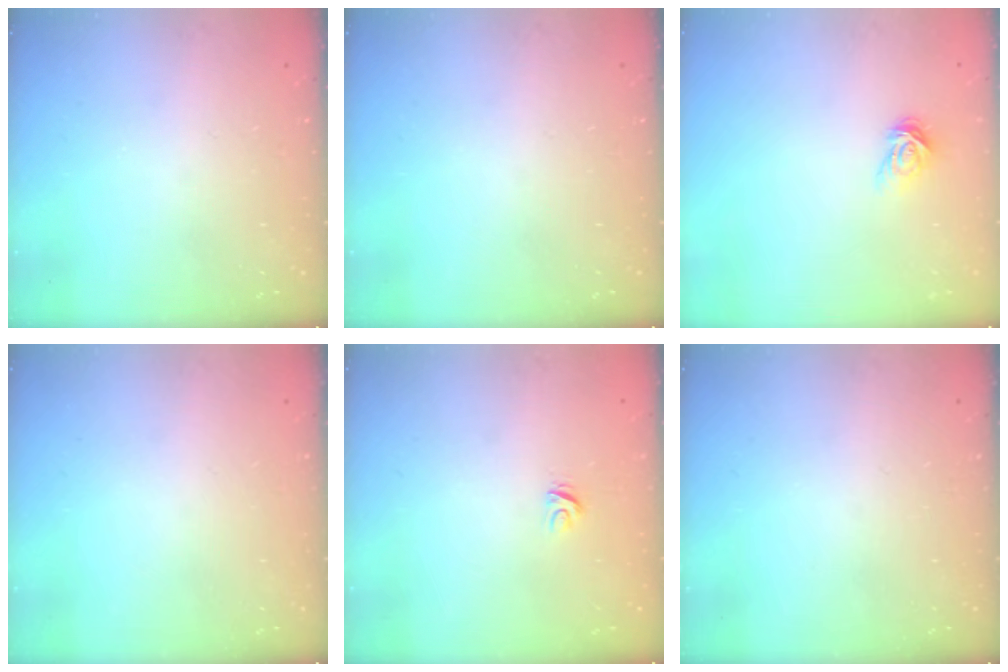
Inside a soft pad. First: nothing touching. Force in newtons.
{"total": 0.0}
{"total": 4.8, "press": 4.8, "slide": 0.3}
{"total": 0.0}
{"total": 4.3, "press": 4.3, "slide": 0.2}
{"total": 0.0}